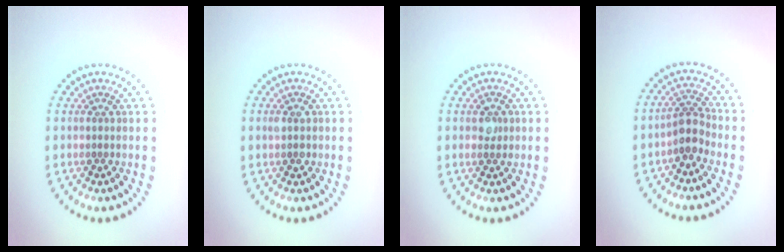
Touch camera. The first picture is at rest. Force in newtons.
{"total": 1.1, "press": 1.1, "slide": 0.0}
{"total": 1.4, "press": 1.4, "slide": 0.1}
{"total": 2.5, "press": 2.0, "slide": 1.5}